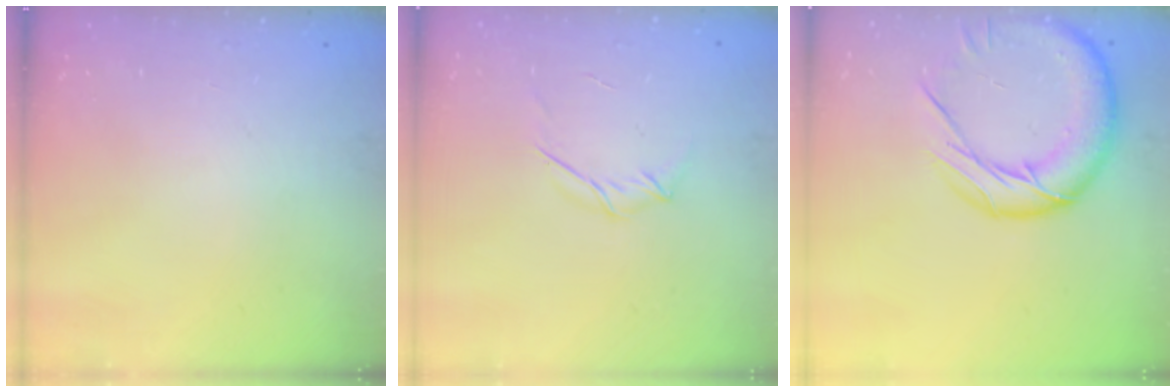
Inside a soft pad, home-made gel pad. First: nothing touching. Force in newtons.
{"total": 3.7, "press": 3.6, "slide": 0.9}
{"total": 17.7, "press": 17.6, "slide": 1.3}